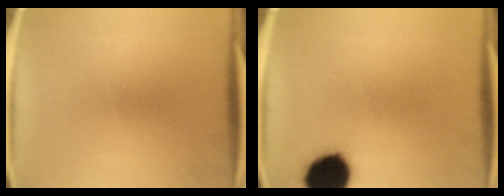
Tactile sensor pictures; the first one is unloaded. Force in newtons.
{"total": 13.8}